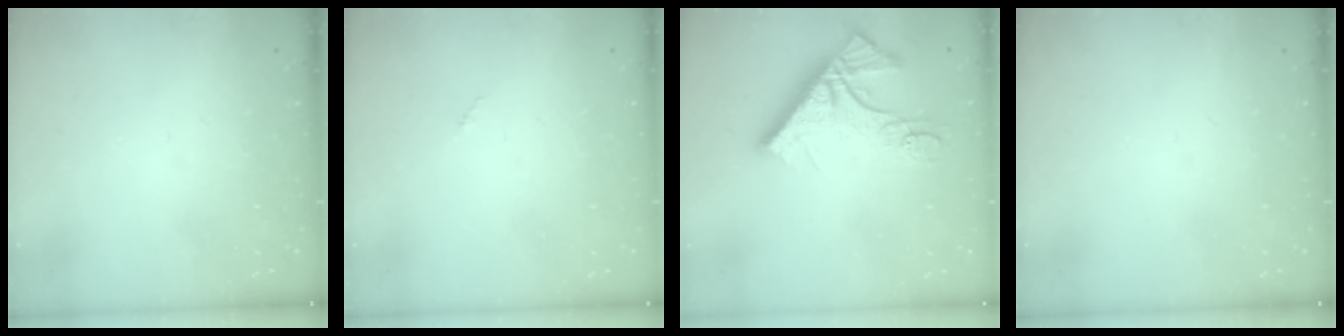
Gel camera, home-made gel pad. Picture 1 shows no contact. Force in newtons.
{"total": 1.5, "press": 1.5, "slide": 0.2}
{"total": 12.7, "press": 12.7, "slide": 0.7}
{"total": 0.0}